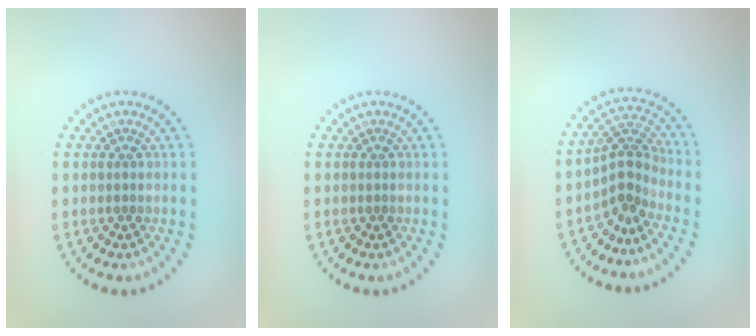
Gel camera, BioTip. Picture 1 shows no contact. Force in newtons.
{"total": 0.0}
{"total": 3.0, "press": 2.0, "slide": 2.2}